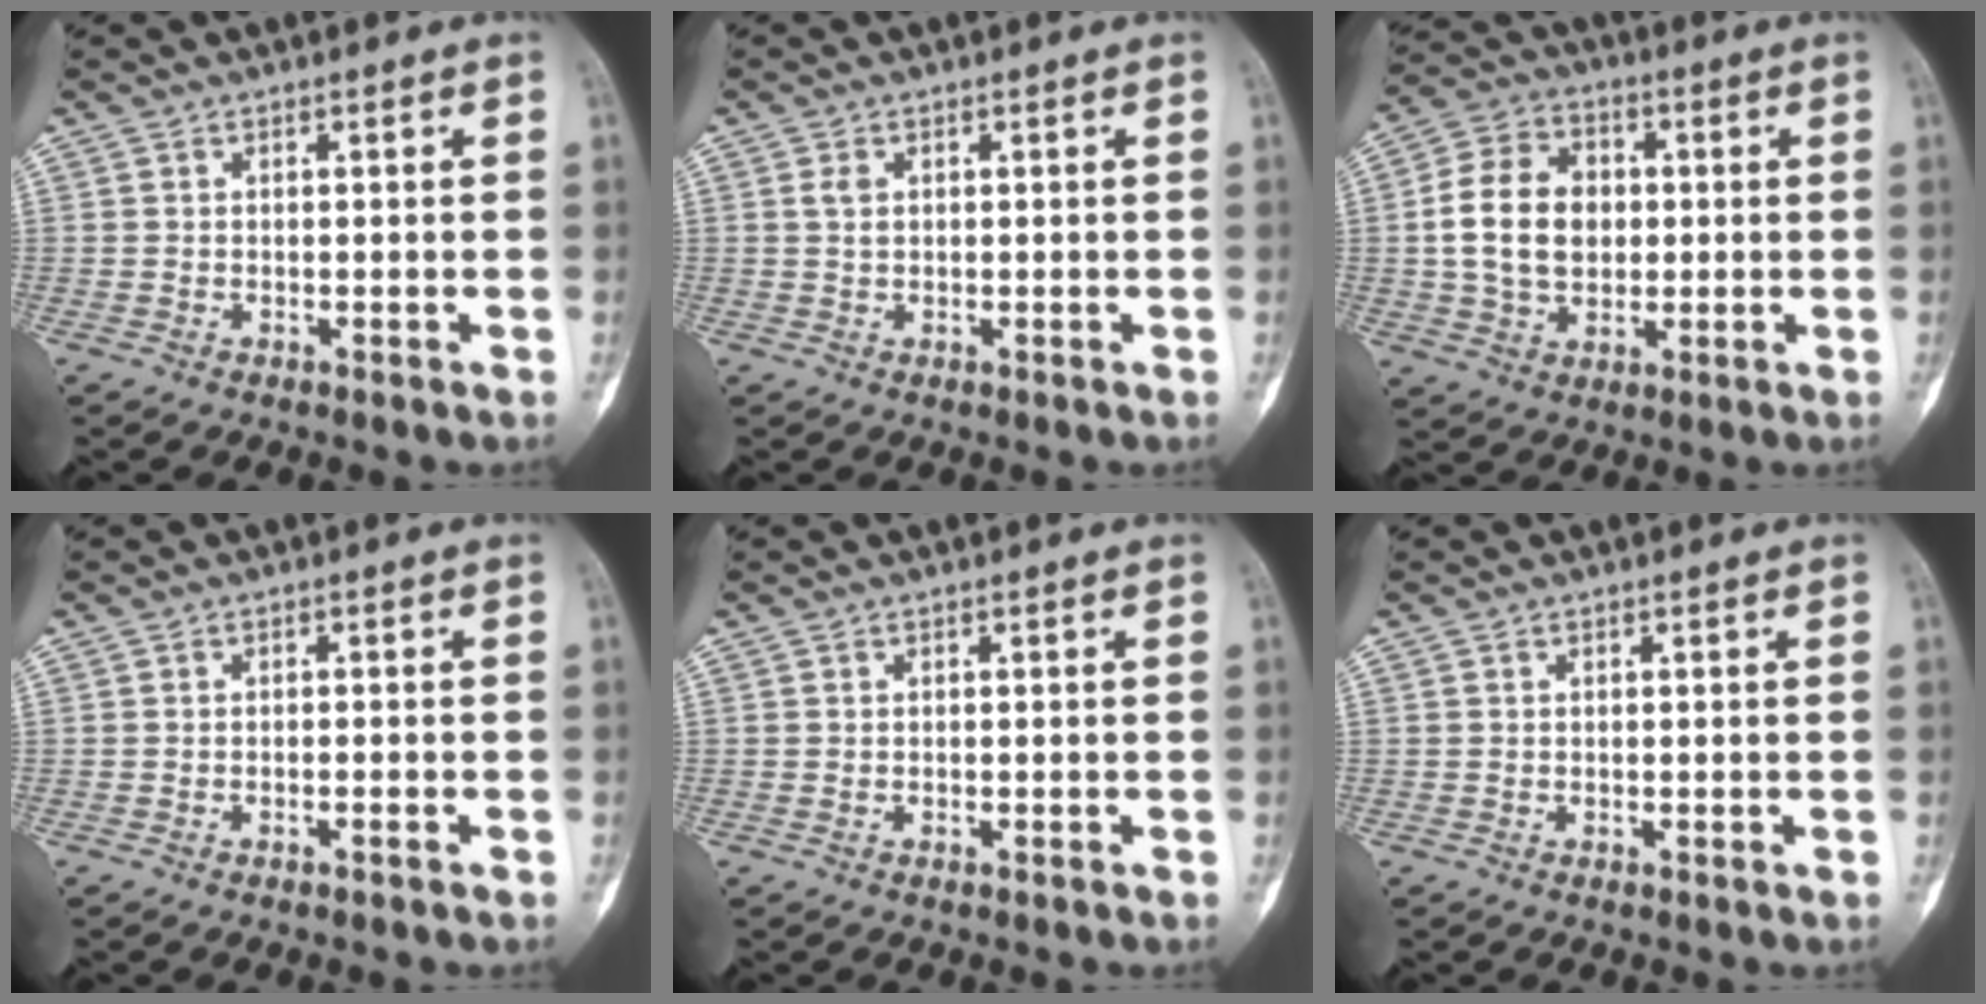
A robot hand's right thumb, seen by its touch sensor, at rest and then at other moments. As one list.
[{"total": 1.7, "force": [0.5, 1.1, 1.2], "torque": [-0.021, 0.002, 0.011]}, {"total": 13.0, "force": [0.6, 9.6, 8.7], "torque": [-0.138, 0.013, 0.011]}, {"total": 1.0, "force": [-0.7, 0.1, 0.7], "torque": [-0.020, 0.010, -0.006]}, {"total": 0.0}, {"total": 0.0}]